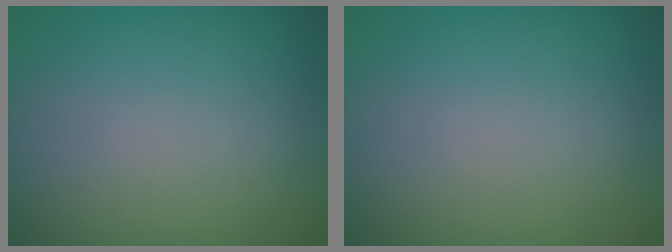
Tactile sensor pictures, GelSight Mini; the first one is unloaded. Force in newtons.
{"total": 0.0}